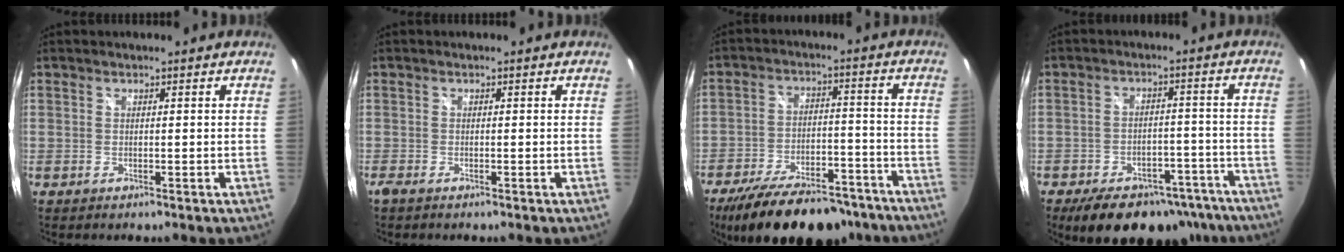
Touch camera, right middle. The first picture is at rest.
{"total": 1.0, "force": [-0.8, 0.1, 0.6], "torque": [-0.013, -0.004, -0.017]}
{"total": 21.7, "force": [-17.4, 8.2, 9.9], "torque": [-0.189, -0.001, -0.244]}
{"total": 16.4, "force": [-12.6, 8.1, 6.7], "torque": [-0.125, 0.018, -0.151]}